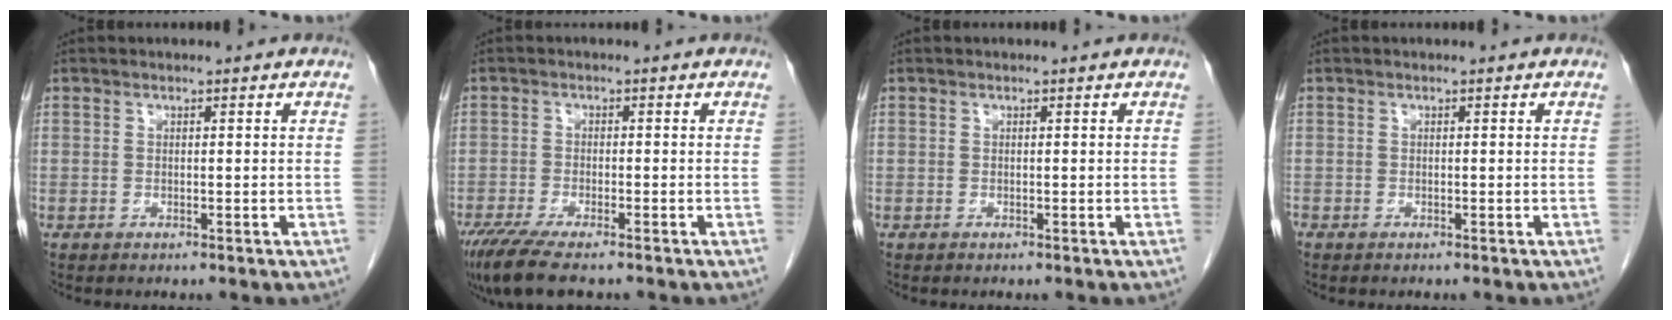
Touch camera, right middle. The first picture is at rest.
{"total": 8.0, "force": [-6.0, 1.3, 5.1], "torque": [-0.088, -0.019, -0.101]}
{"total": 0.0}
{"total": 0.0}